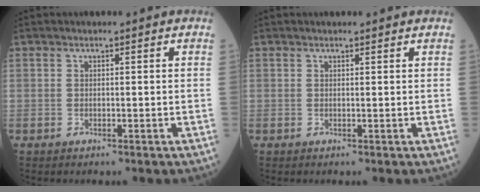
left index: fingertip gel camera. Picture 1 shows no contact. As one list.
[{"total": 1.0, "force": [1.0, 0.2, 0.3], "torque": [-0.009, 0.006, 0.010]}]